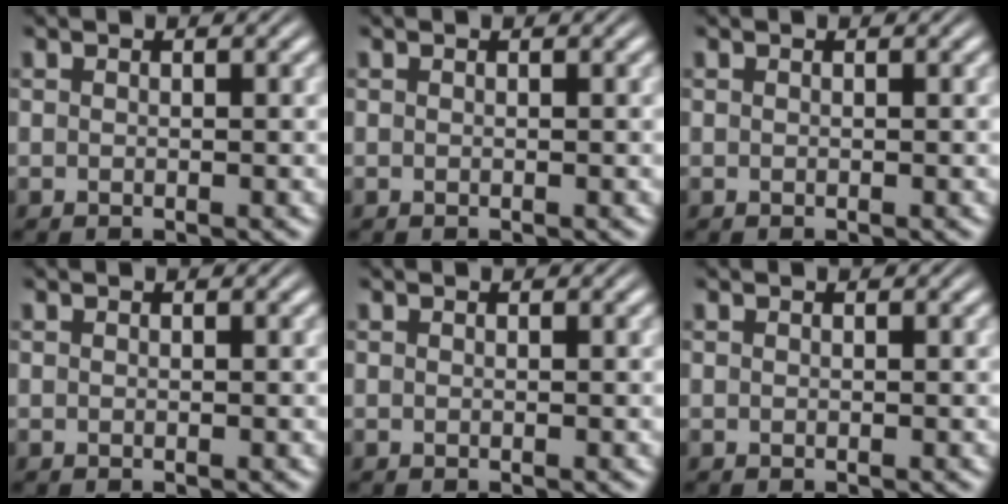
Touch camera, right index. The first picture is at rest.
{"total": 0.0}
{"total": 0.0}
{"total": 0.0}
{"total": 0.0}
{"total": 0.0}